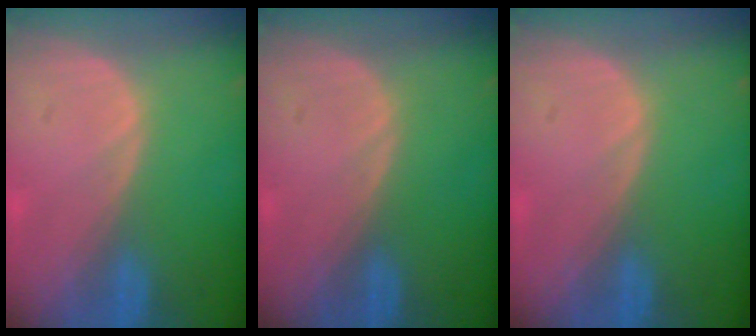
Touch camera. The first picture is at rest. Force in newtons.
{"total": 0.0}
{"total": 0.0}